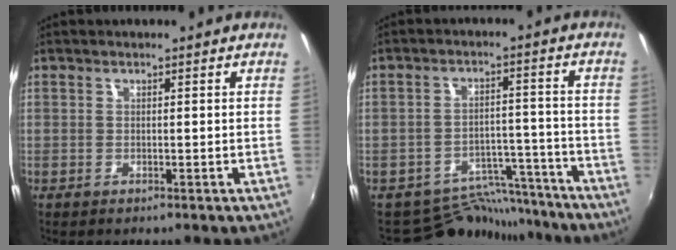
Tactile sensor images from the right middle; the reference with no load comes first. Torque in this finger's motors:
{"motor_torque": [-0.67, -0.45, -0.04, -0.04]}